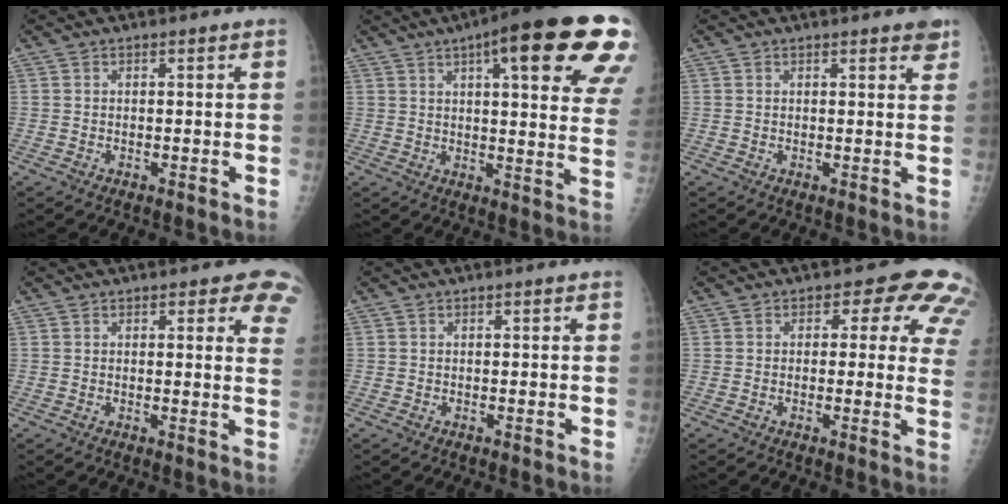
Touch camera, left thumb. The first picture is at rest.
{"total": 26.0, "force": [13.1, 6.0, 21.6], "torque": [-0.227, -0.011, 0.162]}
{"total": 2.6, "force": [1.8, 0.6, 1.8], "torque": [-0.014, -0.006, 0.018]}
{"total": 7.5, "force": [5.3, 2.9, 4.6], "torque": [-0.014, -0.021, 0.041]}
{"total": 0.0}
{"total": 11.2, "force": [5.2, 6.3, 7.6], "torque": [-0.030, -0.013, 0.032]}